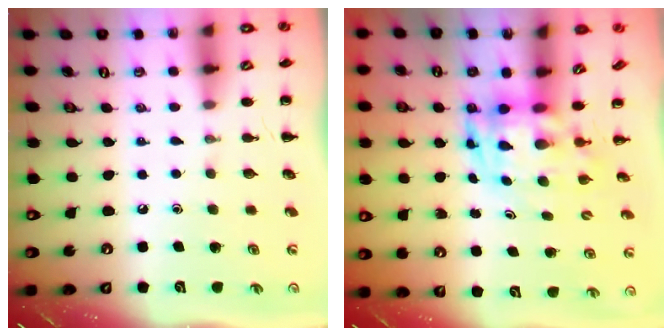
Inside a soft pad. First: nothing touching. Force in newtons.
{"total": 4.0, "press": 3.9, "slide": 0.7}